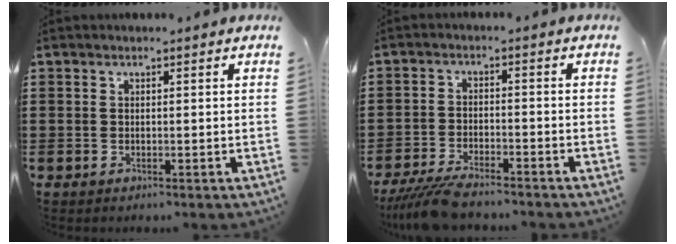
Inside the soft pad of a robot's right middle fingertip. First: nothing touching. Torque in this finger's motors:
{"motor_torque": [0.15, -0.13, 0.09, 0.10]}